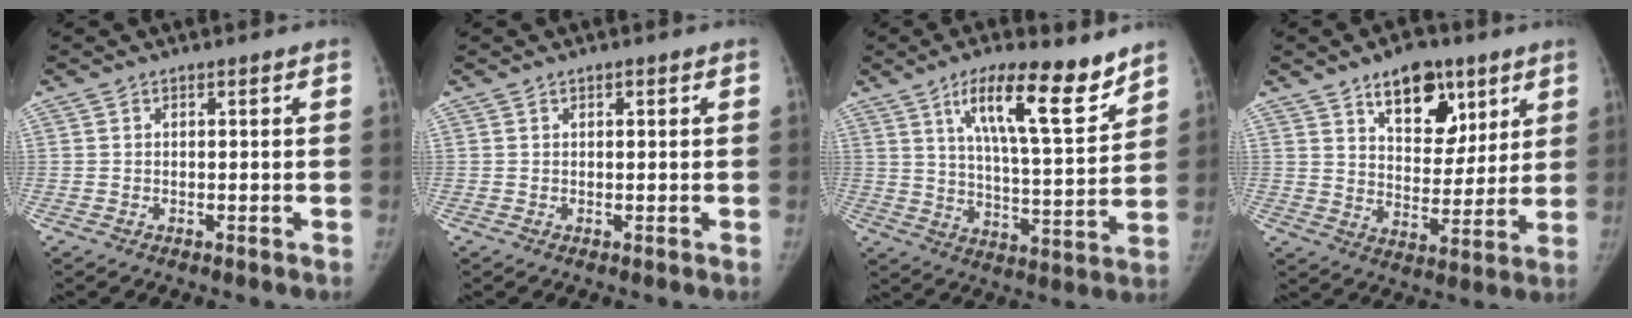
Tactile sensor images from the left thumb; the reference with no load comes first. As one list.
[{"total": 0.9, "force": [0.5, 0.5, 0.6], "torque": [-0.006, -0.001, 0.006]}, {"total": 16.2, "force": [10.1, 4.2, 11.8], "torque": [-0.164, -0.058, 0.170]}, {"total": 14.0, "force": [8.0, 8.0, 8.2], "torque": [-0.076, -0.043, 0.128]}]